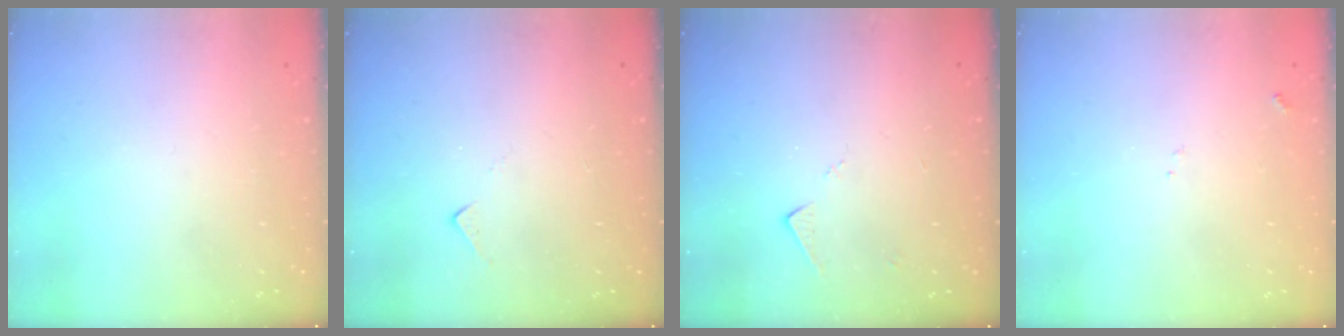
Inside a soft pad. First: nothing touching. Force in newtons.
{"total": 4.8, "press": 4.8, "slide": 0.6}
{"total": 3.5, "press": 3.4, "slide": 0.5}
{"total": 8.1, "press": 8.0, "slide": 0.7}